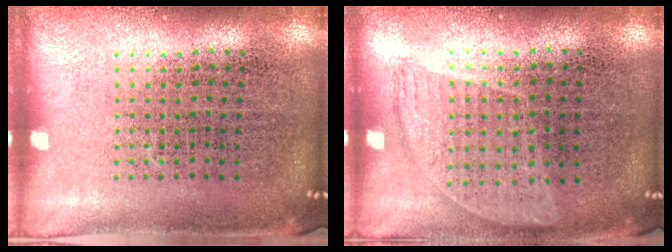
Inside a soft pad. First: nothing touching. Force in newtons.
{"total": 1.0, "press": 0.8, "slide": 0.5}